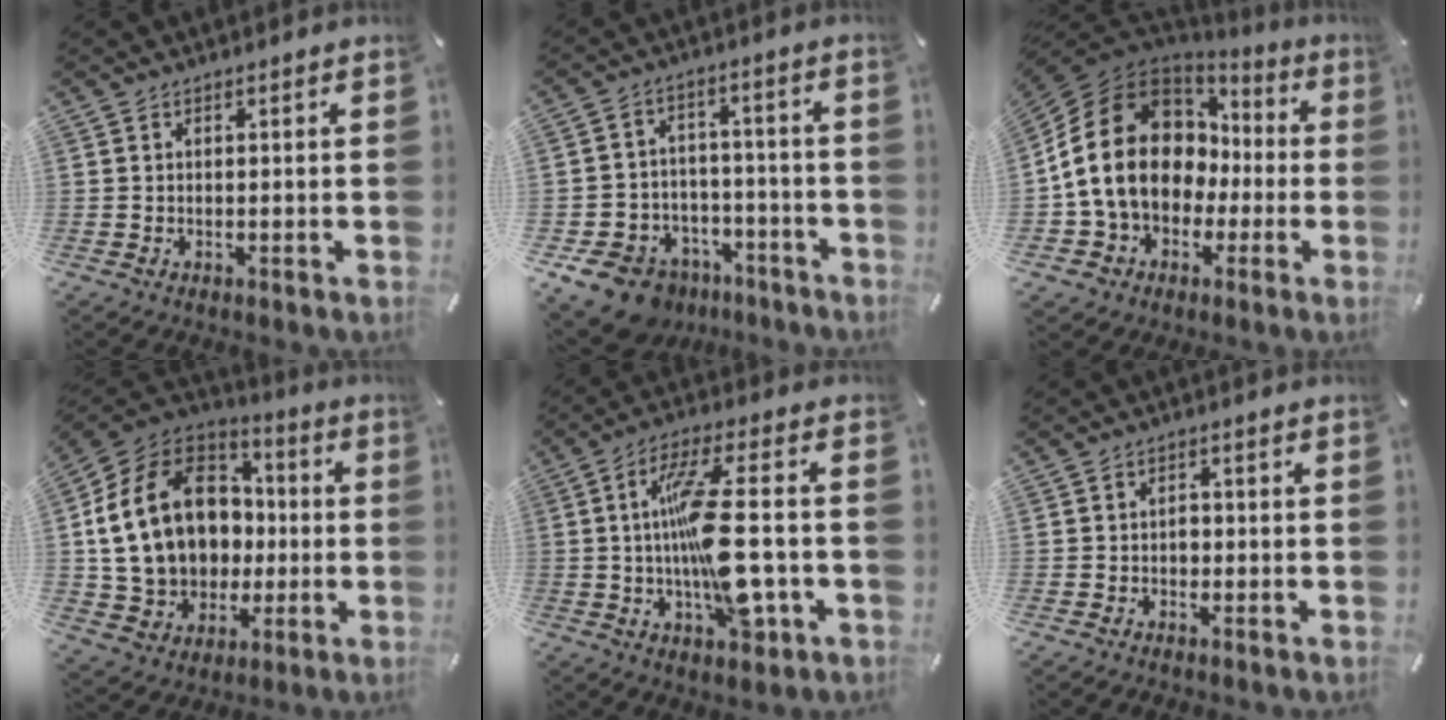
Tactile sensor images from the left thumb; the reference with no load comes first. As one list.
[{"total": 11.9, "force": [-7.6, 8.1, 4.0], "torque": [-0.077, 0.057, -0.129]}, {"total": 17.6, "force": [0.0, 14.5, 9.9], "torque": [-0.211, 0.005, 0.001]}, {"total": 20.2, "force": [1.7, 16.7, 11.3], "torque": [-0.240, -0.004, 0.050]}, {"total": 16.4, "force": [-1.5, 5.2, 15.5], "torque": [-0.279, -0.006, -0.028]}, {"total": 1.8, "force": [-0.4, 1.4, 1.1], "torque": [-0.024, 0.004, -0.011]}]